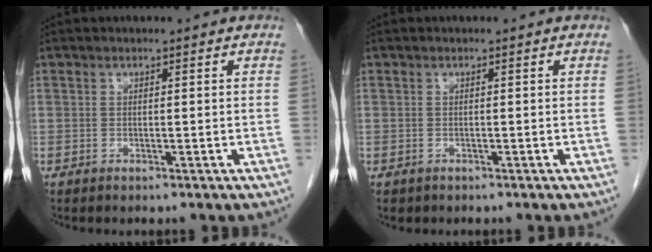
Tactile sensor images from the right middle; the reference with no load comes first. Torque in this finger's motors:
{"motor_torque": [0.60, -0.15, -0.02, -0.01]}